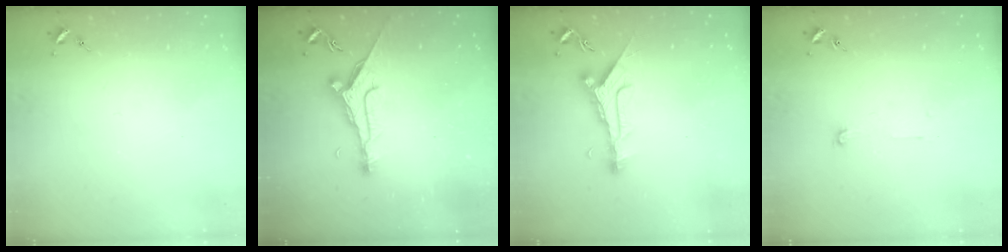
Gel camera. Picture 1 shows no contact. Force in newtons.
{"total": 11.4, "press": 11.3, "slide": 1.0}
{"total": 9.8, "press": 9.8, "slide": 0.6}
{"total": 3.8, "press": 3.8, "slide": 0.3}